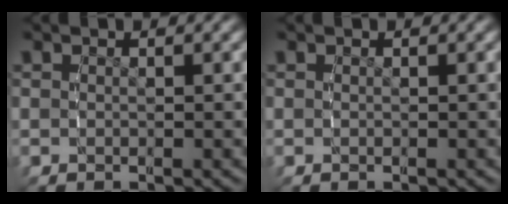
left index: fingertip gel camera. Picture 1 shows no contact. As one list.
[{"total": 0.0}]